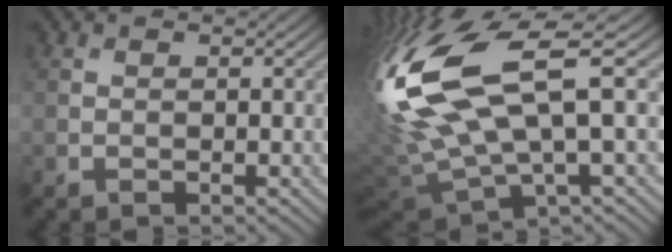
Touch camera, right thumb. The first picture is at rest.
{"total": 17.9, "force": [3.4, 6.6, 16.3], "torque": [-0.398, 0.008, 0.075]}